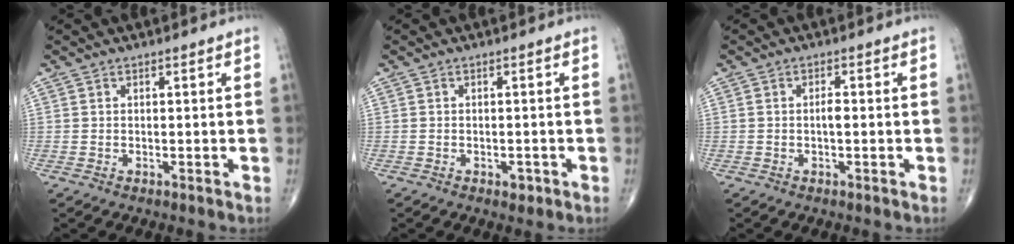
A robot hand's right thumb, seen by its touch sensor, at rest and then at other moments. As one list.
[{"total": 1.6, "force": [-0.8, 1.0, 1.0], "torque": [-0.009, 0.001, -0.010]}, {"total": 1.6, "force": [-0.3, 0.6, 1.4], "torque": [-0.023, 0.002, -0.007]}]